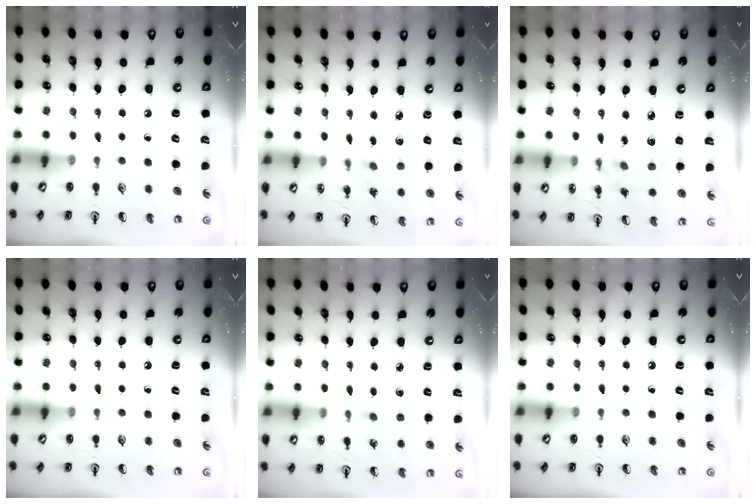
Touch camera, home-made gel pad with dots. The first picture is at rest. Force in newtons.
{"total": 2.5, "press": 2.4, "slide": 0.6}
{"total": 7.1, "press": 7.1, "slide": 0.3}
{"total": 0.0}
{"total": 3.5, "press": 3.5, "slide": 0.5}
{"total": 0.0}